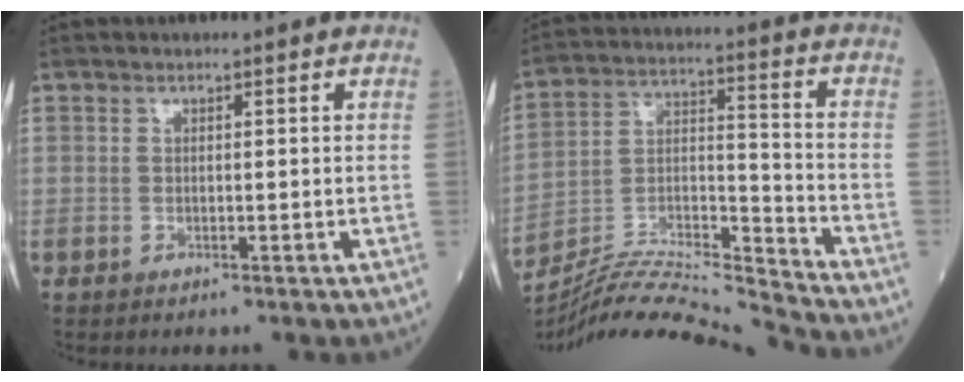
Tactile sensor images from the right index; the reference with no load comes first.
{"total": 17.7, "force": [-17.1, -1.5, 4.4], "torque": [-0.080, 0.020, -0.300]}